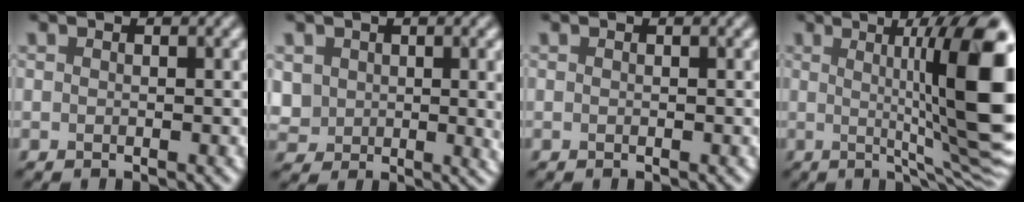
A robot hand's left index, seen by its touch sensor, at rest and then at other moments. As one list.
[{"total": 6.0, "force": [0.7, 4.5, 3.8], "torque": [-0.099, -0.025, 0.038]}, {"total": 0.0}, {"total": 14.3, "force": [0.8, 3.0, 14.0], "torque": [-0.161, 0.001, 0.021]}]